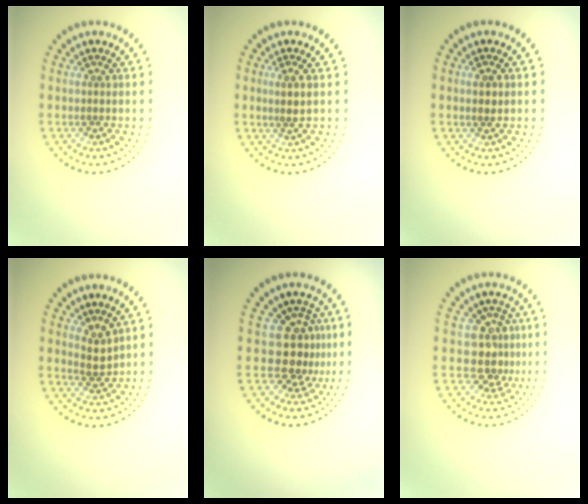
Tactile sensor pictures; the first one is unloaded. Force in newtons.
{"total": 1.5, "press": 1.2, "slide": 1.0}
{"total": 0.7, "press": 0.6, "slide": 0.3}
{"total": 1.7, "press": 1.5, "slide": 0.9}
{"total": 3.4, "press": 2.6, "slide": 2.3}
{"total": 3.2, "press": 2.5, "slide": 2.1}